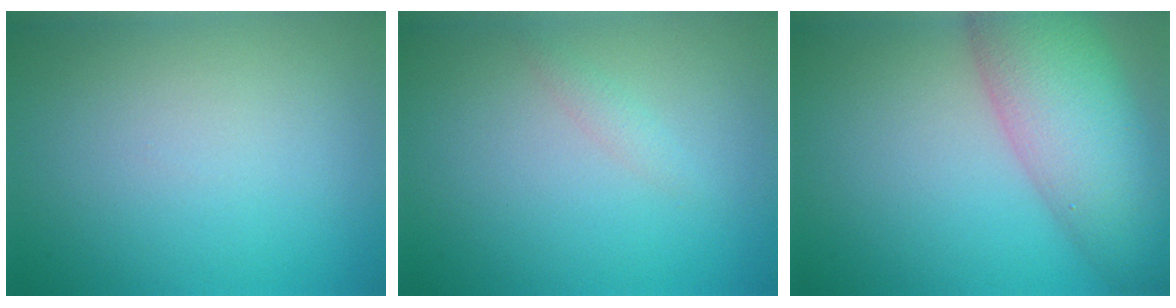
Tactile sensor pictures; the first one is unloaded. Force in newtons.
{"total": 0.9, "press": 0.9, "slide": 0.0}
{"total": 10.1, "press": 10.1, "slide": 0.6}